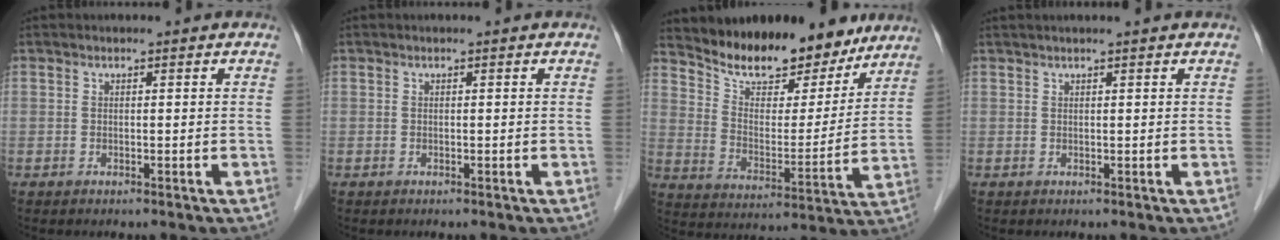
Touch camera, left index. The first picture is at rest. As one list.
[{"total": 0.0}, {"total": 16.1, "force": [14.1, 5.1, 5.9], "torque": [-0.088, -0.012, 0.223]}, {"total": 2.8, "force": [2.4, -0.4, 1.5], "torque": [-0.014, 0.026, 0.039]}]